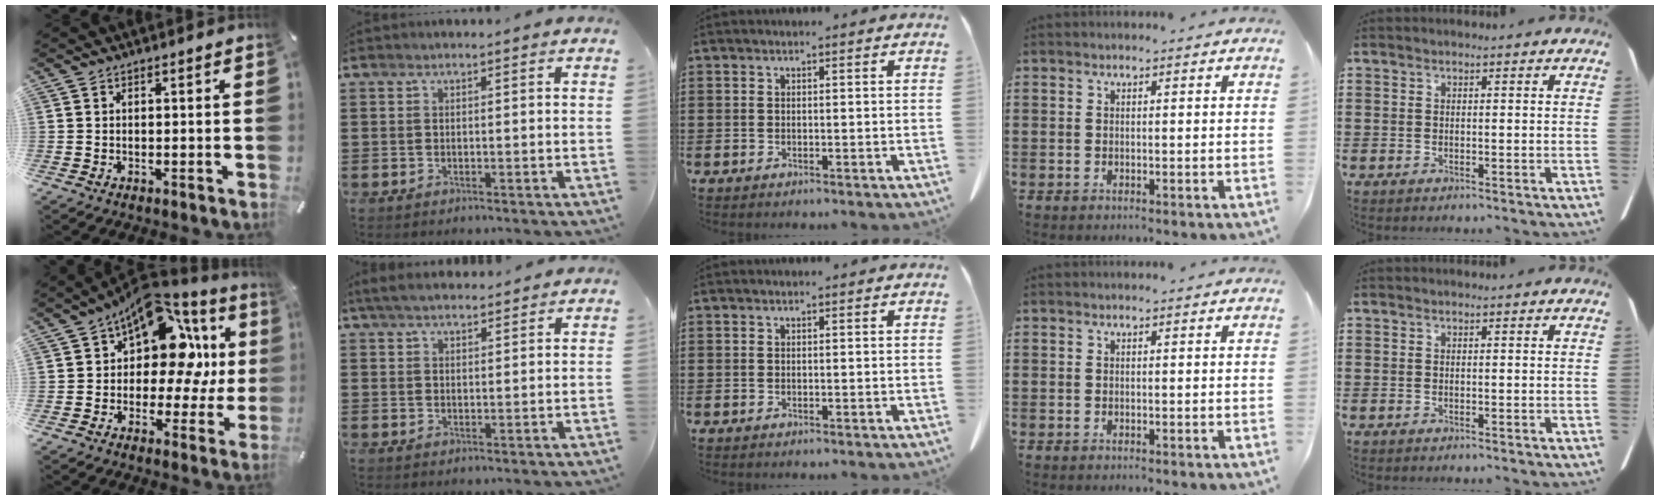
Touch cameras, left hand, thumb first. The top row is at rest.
{"thumb": {"total": 16.4, "force": [6.5, 9.8, 11.4], "torque": [-0.165, -0.063, 0.106]}, "index": {"total": 3.8, "force": [3.3, 0.9, 1.7], "torque": [-0.041, 0.000, 0.063]}}